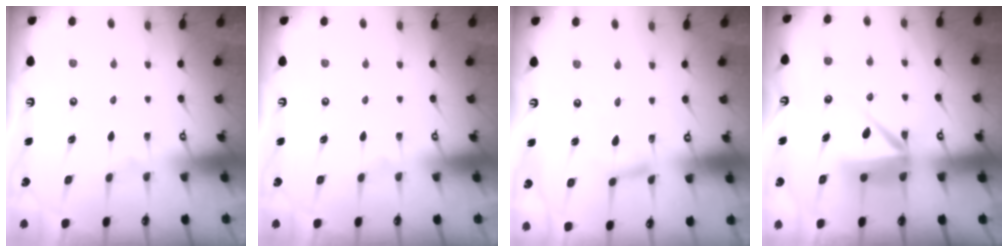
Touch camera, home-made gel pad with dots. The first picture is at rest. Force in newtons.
{"total": 0.0}
{"total": 3.8, "press": 3.8, "slide": 0.4}
{"total": 9.1, "press": 9.1, "slide": 1.0}